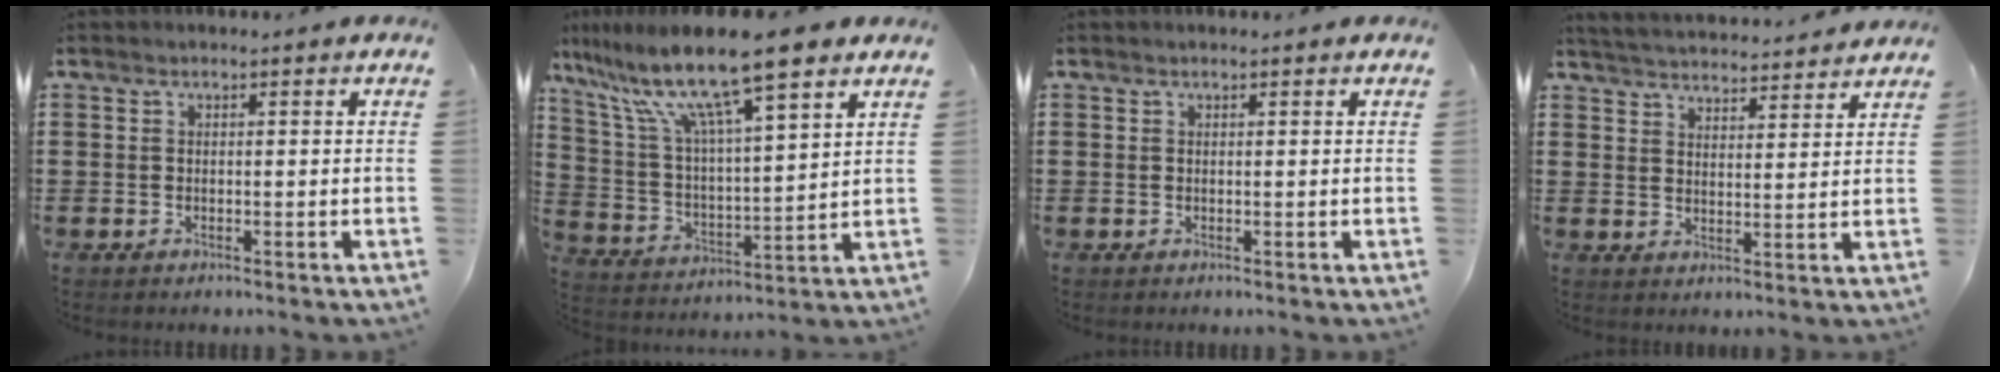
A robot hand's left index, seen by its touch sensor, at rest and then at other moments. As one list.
[{"total": 12.5, "force": [9.4, 1.4, 8.2], "torque": [-0.192, -0.044, 0.157]}, {"total": 0.0}, {"total": 4.2, "force": [4.2, -0.2, 0.2], "torque": [-0.020, -0.026, 0.073]}]